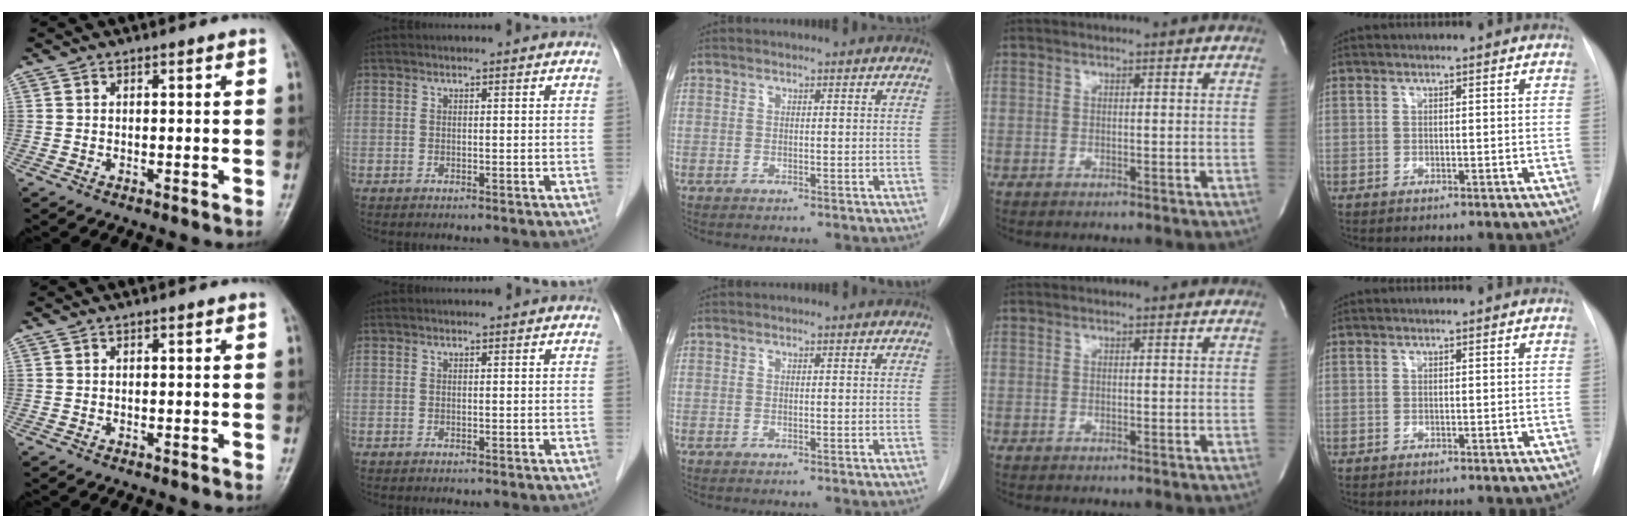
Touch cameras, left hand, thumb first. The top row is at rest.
{}